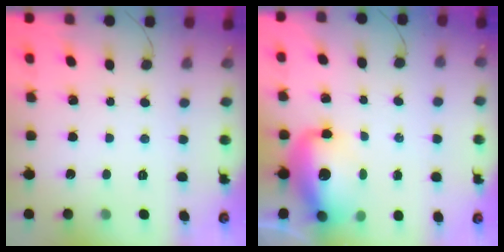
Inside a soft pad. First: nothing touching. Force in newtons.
{"total": 13.8, "press": 13.5, "slide": 2.9}